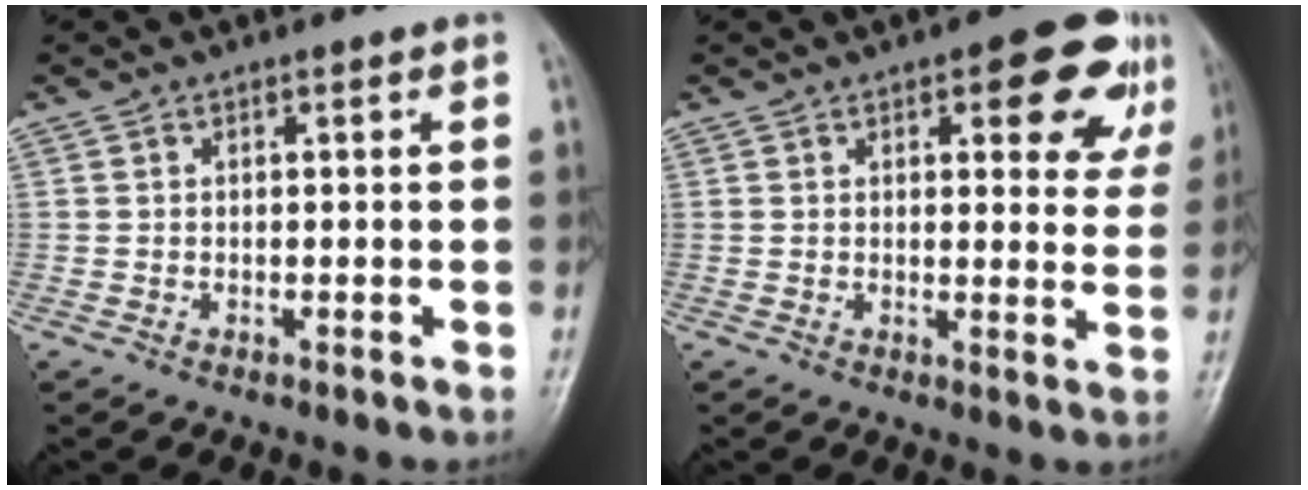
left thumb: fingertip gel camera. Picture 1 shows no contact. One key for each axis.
{"total": 11.7, "fx": 5.8, "fy": 4.7, "fz": 9.0, "tx": -0.062, "ty": -0.018, "tz": 0.063}